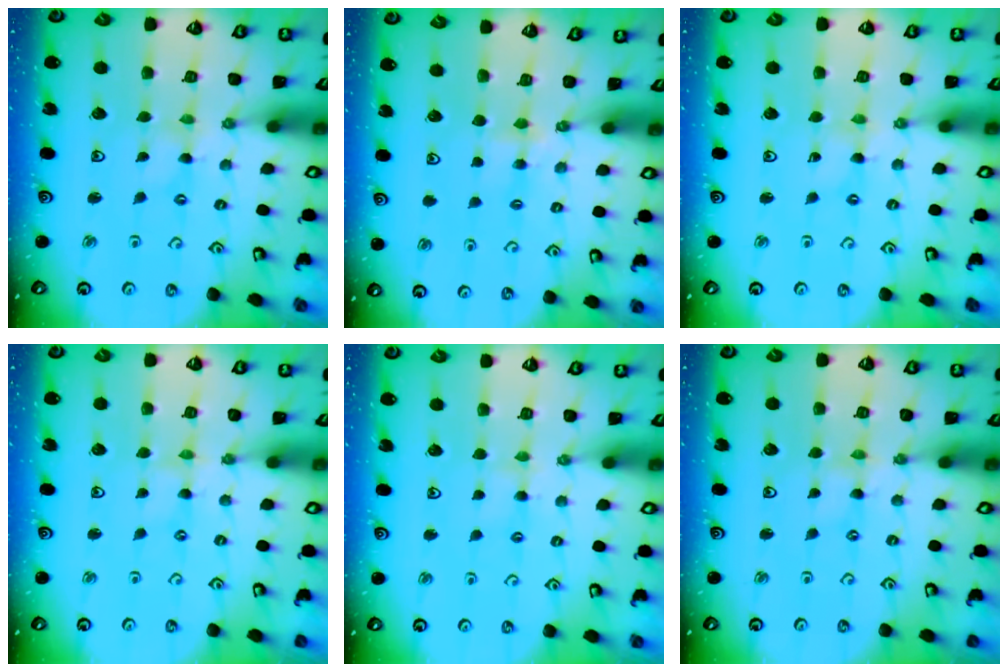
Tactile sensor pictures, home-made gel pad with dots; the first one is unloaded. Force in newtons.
{"total": 3.7, "press": 3.7, "slide": 0.4}
{"total": 0.0}
{"total": 0.0}
{"total": 2.6, "press": 2.6, "slide": 0.4}
{"total": 0.0}